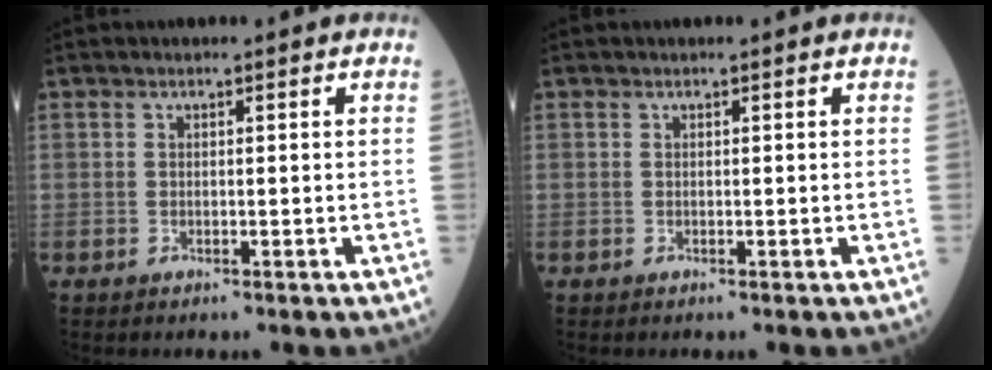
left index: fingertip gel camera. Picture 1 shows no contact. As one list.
[{"total": 0.0}]